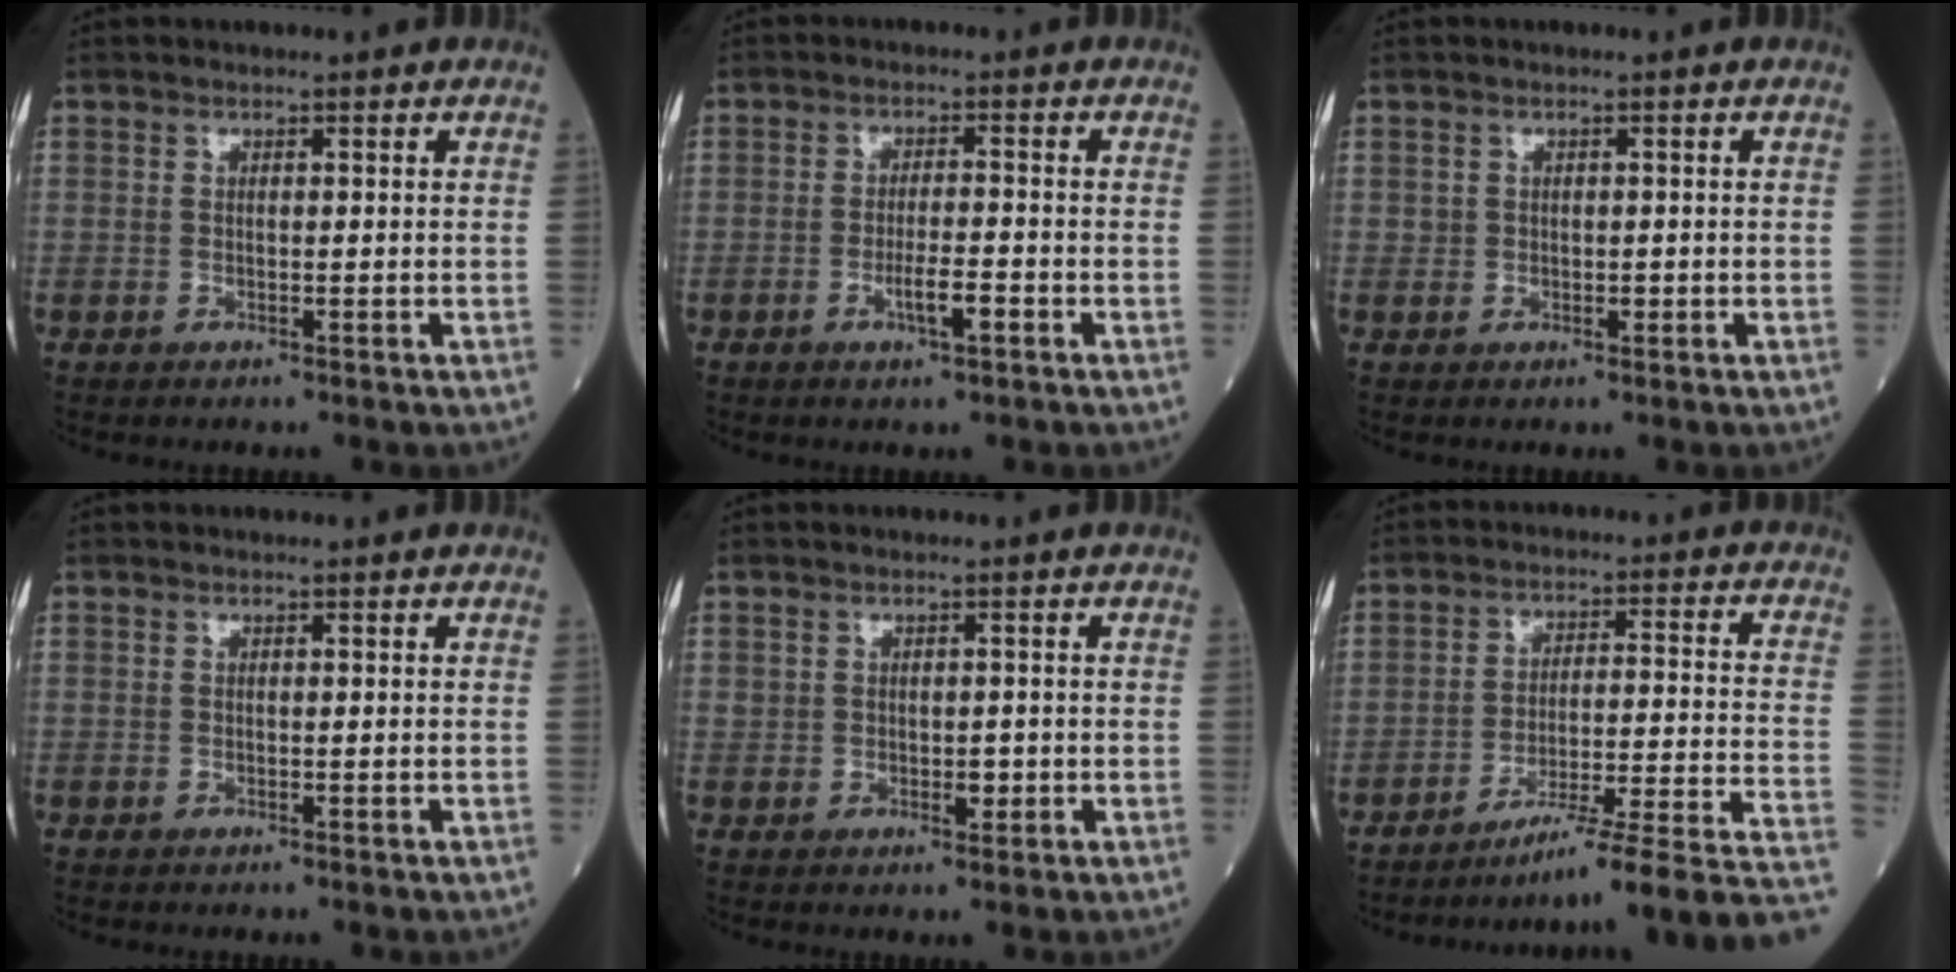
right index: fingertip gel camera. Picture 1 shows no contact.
{"total": 3.9, "force": [-1.6, 0.5, 3.5], "torque": [-0.061, -0.001, -0.027]}
{"total": 1.1, "force": [0.0, 0.9, 0.6], "torque": [-0.009, -0.001, 0.002]}
{"total": 0.0}
{"total": 1.9, "force": [-0.1, 1.3, 1.4], "torque": [-0.020, 0.000, 0.002]}
{"total": 17.0, "force": [-13.8, -2.3, 9.6], "torque": [-0.086, 0.009, -0.198]}